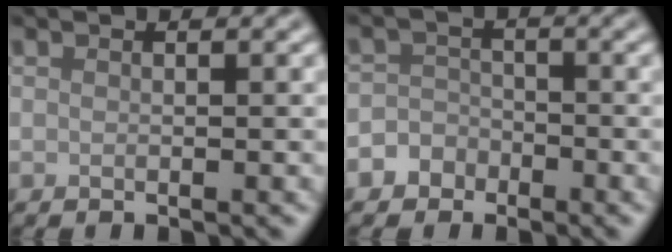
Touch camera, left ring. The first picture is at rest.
{"total": 2.5, "force": [-1.6, 1.9, 0.2], "torque": [0.023, 0.007, -0.037]}